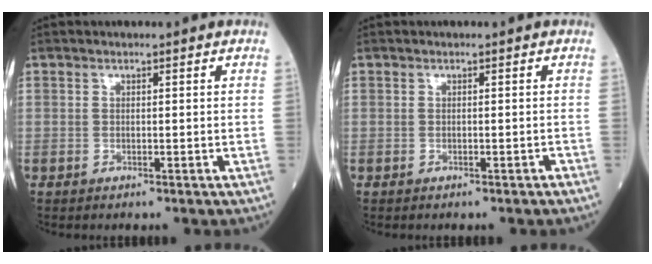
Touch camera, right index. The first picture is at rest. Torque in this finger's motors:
{"motor_torque": [0.00, 0.00, 0.00, 0.00]}